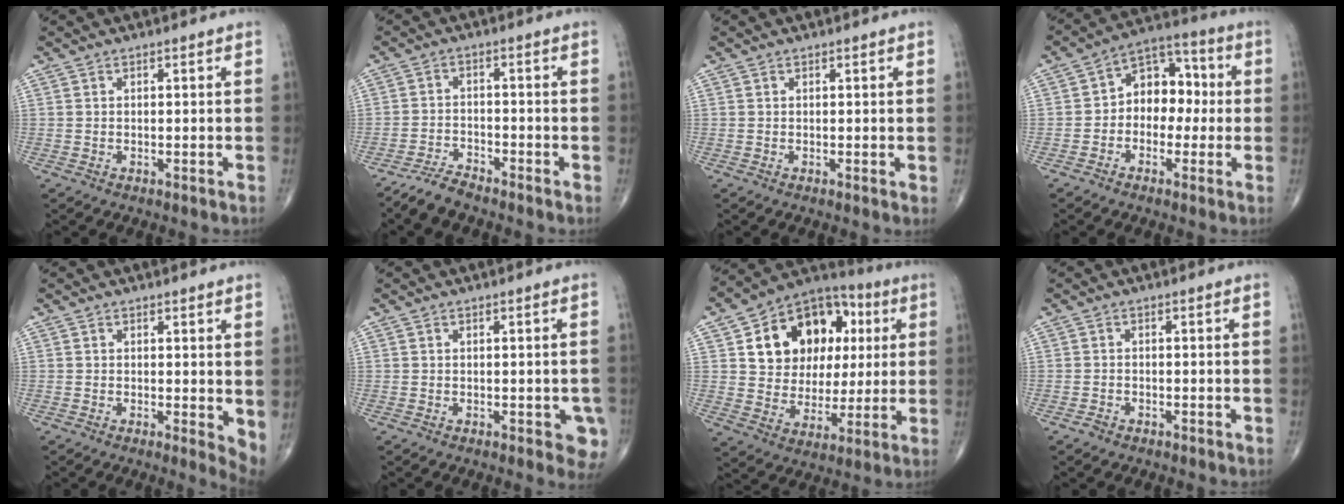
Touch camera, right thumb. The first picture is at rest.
{"total": 4.3, "force": [-3.9, 0.9, 1.4], "torque": [-0.031, 0.006, -0.081]}
{"total": 0.6, "force": [0.2, 0.2, 0.5], "torque": [-0.008, -0.002, 0.002]}
{"total": 10.5, "force": [-0.3, 7.7, 7.2], "torque": [-0.065, 0.042, -0.019]}
{"total": 3.6, "force": [0.8, 1.5, 3.2], "torque": [-0.040, -0.012, 0.010]}
{"total": 4.5, "force": [-1.3, 2.0, 3.8], "torque": [-0.012, -0.001, -0.015]}
{"total": 19.8, "force": [5.5, 14.7, 12.0], "torque": [-0.137, 0.011, 0.093]}
{"total": 1.1, "force": [-0.8, 0.7, 0.3], "torque": [-0.006, 0.002, -0.017]}